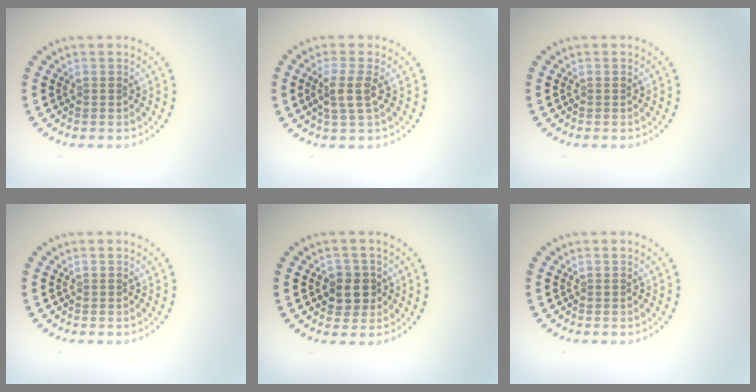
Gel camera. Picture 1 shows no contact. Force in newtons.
{"total": 2.3, "press": 1.9, "slide": 1.2}
{"total": 0.0}
{"total": 0.0}
{"total": 2.6, "press": 2.4, "slide": 0.8}
{"total": 0.0}